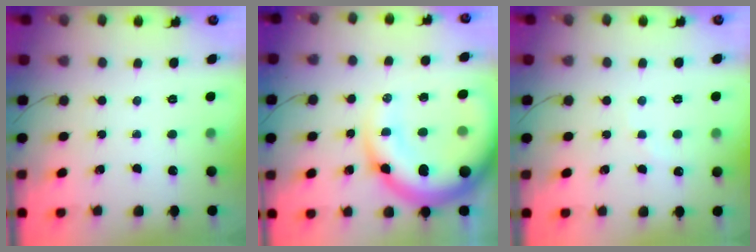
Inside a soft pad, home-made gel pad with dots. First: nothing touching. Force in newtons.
{"total": 20.5, "press": 20.0, "slide": 4.7}
{"total": 5.2, "press": 5.0, "slide": 1.4}